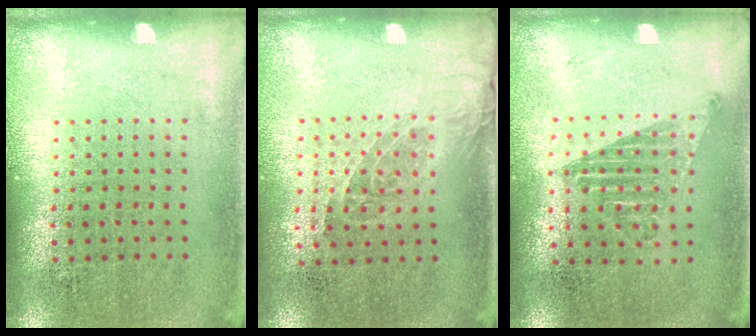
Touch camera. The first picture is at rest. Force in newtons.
{"total": 1.3, "press": 1.0, "slide": 0.8}
{"total": 1.3, "press": 1.0, "slide": 0.8}